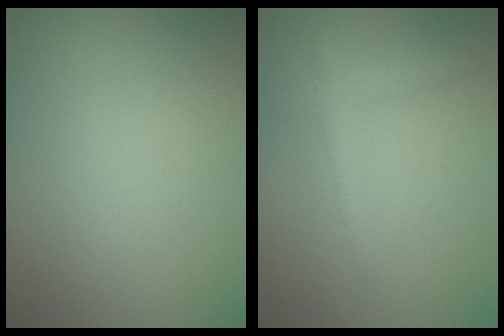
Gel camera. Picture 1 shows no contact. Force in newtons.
{"total": 1.8, "press": 1.8, "slide": 0.1}